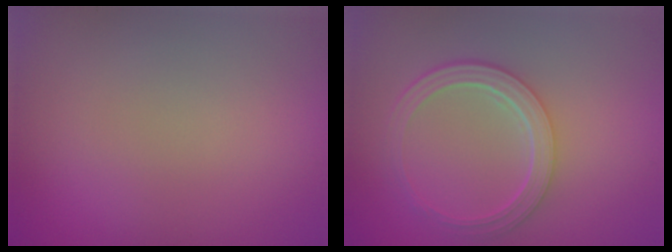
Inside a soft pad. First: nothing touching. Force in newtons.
{"total": 4.3, "press": 3.2, "slide": 2.9}